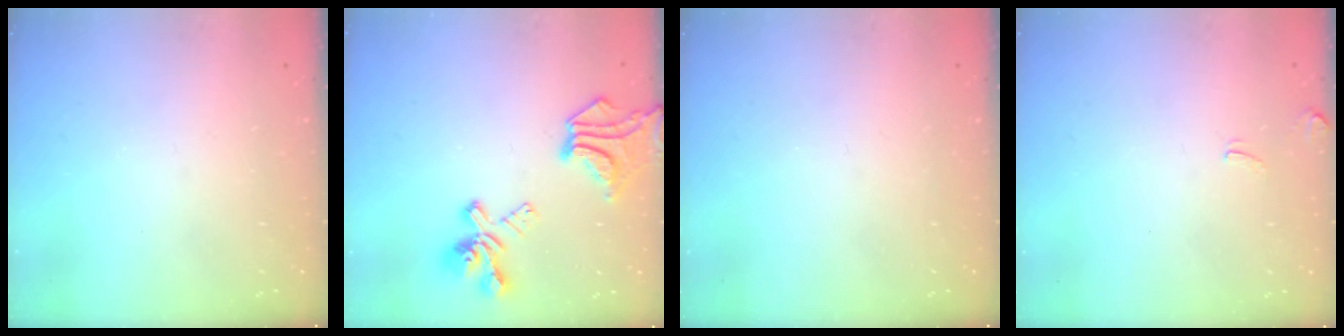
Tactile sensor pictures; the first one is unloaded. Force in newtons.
{"total": 8.5, "press": 8.1, "slide": 2.7}
{"total": 0.0}
{"total": 2.0, "press": 2.0, "slide": 0.4}